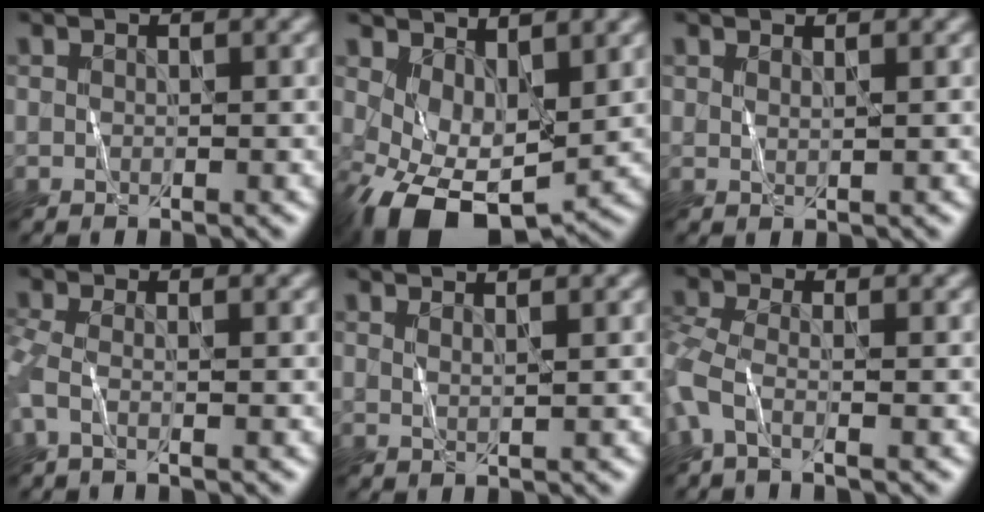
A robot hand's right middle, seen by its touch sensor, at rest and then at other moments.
{"total": 7.1, "force": [-0.5, 4.1, 5.8], "torque": [-0.117, -0.017, 0.000]}
{"total": 0.6, "force": [0.5, 0.2, 0.3], "torque": [-0.004, -0.002, 0.011]}
{"total": 2.2, "force": [-0.5, 0.7, 2.0], "torque": [-0.046, -0.009, -0.023]}
{"total": 2.5, "force": [1.8, 0.7, 1.5], "torque": [-0.006, 0.006, 0.005]}
{"total": 3.2, "force": [-1.4, 1.0, 2.7], "torque": [-0.072, -0.011, -0.041]}